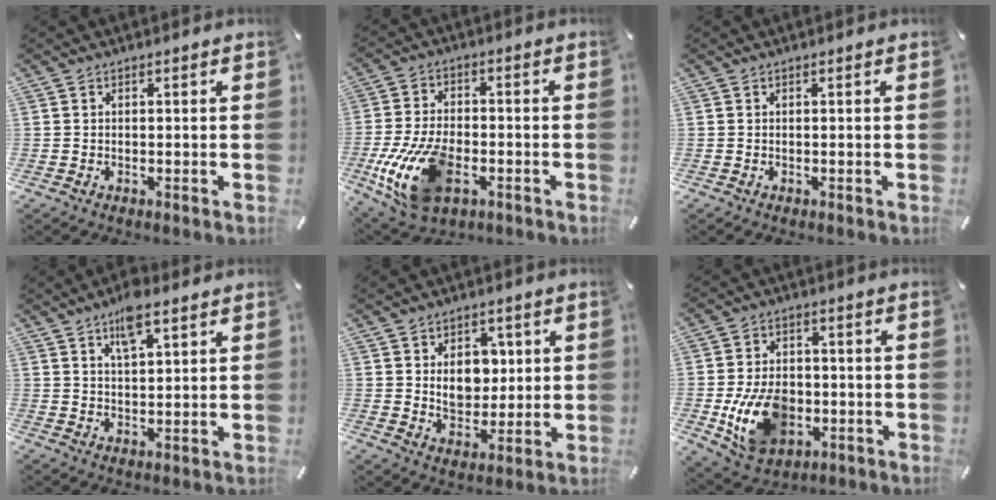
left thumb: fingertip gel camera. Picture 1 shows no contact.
{"total": 16.3, "force": [-5.2, 9.7, 12.1], "torque": [-0.258, 0.010, -0.084]}
{"total": 0.0}
{"total": 7.2, "force": [4.8, 2.5, 4.7], "torque": [-0.080, -0.013, 0.081]}
{"total": 11.1, "force": [3.7, 9.3, 4.9], "torque": [-0.068, -0.019, 0.074]}
{"total": 13.9, "force": [-3.2, 10.1, 8.9], "torque": [-0.188, 0.005, -0.054]}